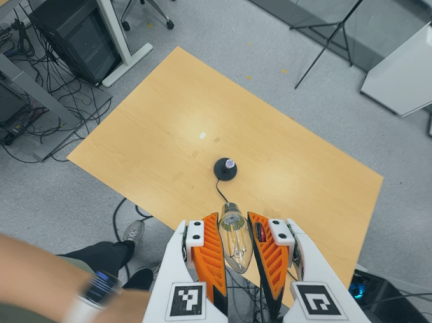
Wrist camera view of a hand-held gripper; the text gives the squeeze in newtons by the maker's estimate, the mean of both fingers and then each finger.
{"total": 19.7, "left": 21.1, "right": 18.3}